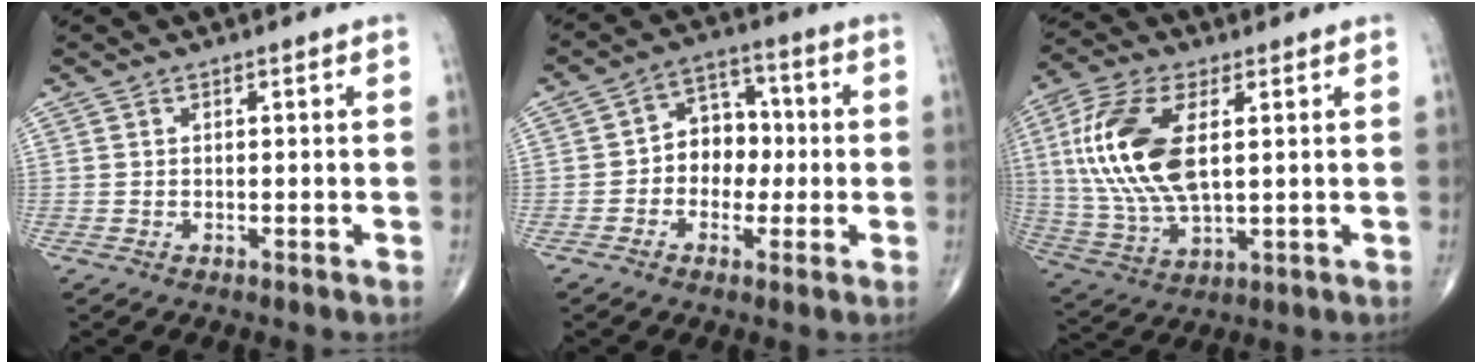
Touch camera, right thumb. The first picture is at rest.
{"total": 8.6, "force": [-0.7, 6.8, 5.2], "torque": [-0.037, 0.031, -0.024]}
{"total": 17.1, "force": [2.9, 8.4, 14.6], "torque": [-0.312, -0.003, 0.058]}